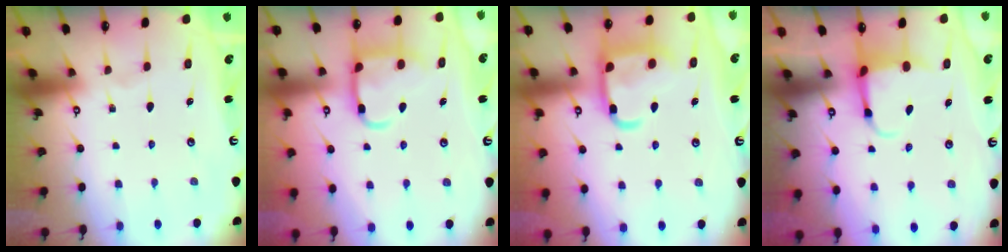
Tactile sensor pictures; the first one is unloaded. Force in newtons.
{"total": 11.7, "press": 11.6, "slide": 1.5}
{"total": 14.8, "press": 14.7, "slide": 1.4}
{"total": 3.8, "press": 3.6, "slide": 1.0}